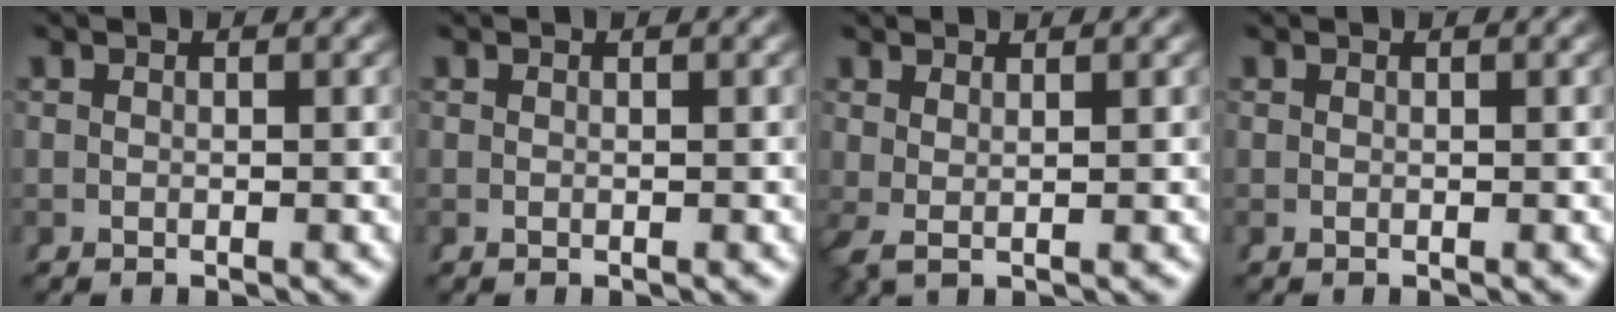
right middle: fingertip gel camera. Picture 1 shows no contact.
{"total": 0.0}
{"total": 1.2, "force": [0.7, -0.5, 0.8], "torque": [-0.014, -0.004, 0.021]}
{"total": 0.0}